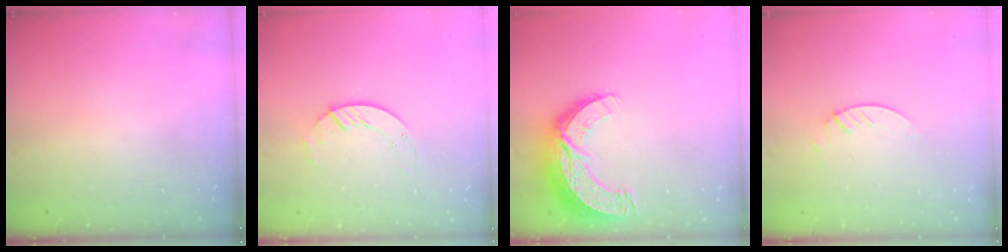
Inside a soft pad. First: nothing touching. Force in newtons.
{"total": 3.6, "press": 3.6, "slide": 0.4}
{"total": 12.7, "press": 12.6, "slide": 0.9}
{"total": 2.1, "press": 2.1, "slide": 0.2}